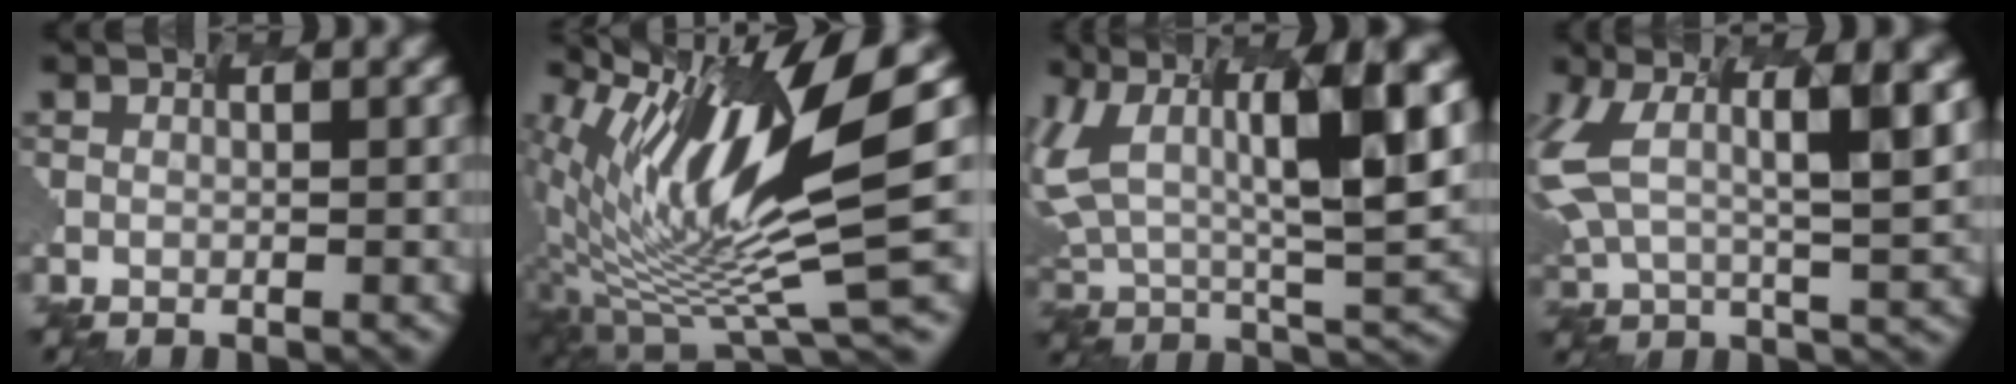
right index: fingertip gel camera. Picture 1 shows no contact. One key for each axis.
{"total": 12.2, "fx": 2.6, "fy": 2.7, "fz": 11.5, "tx": -0.225, "ty": -0.004, "tz": 0.073}
{"total": 12.0, "fx": 4.0, "fy": 5.3, "fz": 10.0, "tx": -0.187, "ty": 0.006, "tz": 0.080}
{"total": 8.7, "fx": 2.2, "fy": 3.3, "fz": 7.7, "tx": -0.168, "ty": 0.009, "tz": 0.045}